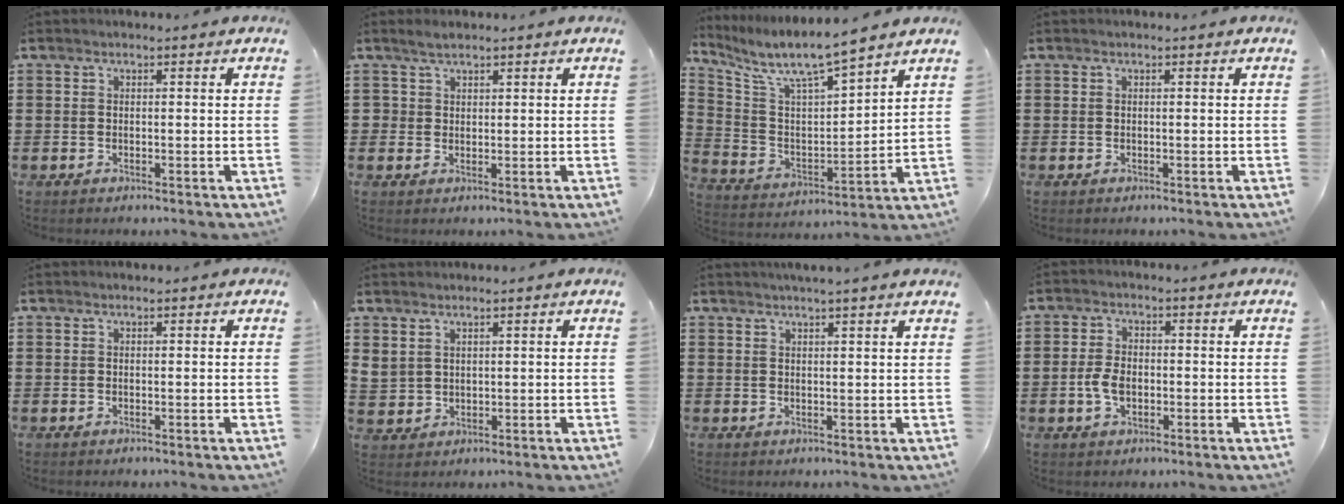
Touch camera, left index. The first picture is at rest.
{"total": 2.0, "force": [1.4, 1.3, 0.5], "torque": [-0.017, 0.007, 0.027]}
{"total": 6.8, "force": [5.9, 0.8, 3.2], "torque": [-0.091, -0.042, 0.094]}
{"total": 0.0}
{"total": 0.0}
{"total": 2.7, "force": [1.8, 1.9, 0.3], "torque": [-0.017, 0.006, 0.034]}
{"total": 1.7, "force": [1.5, -0.4, 0.5], "torque": [-0.011, 0.000, 0.029]}
{"total": 4.0, "force": [-0.8, 2.5, 3.1], "torque": [-0.079, -0.002, -0.021]}